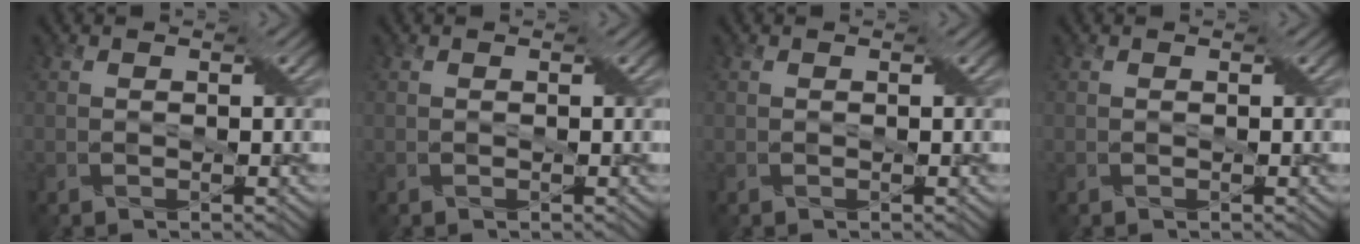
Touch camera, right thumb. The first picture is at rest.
{"total": 0.0}
{"total": 0.0}
{"total": 0.0}